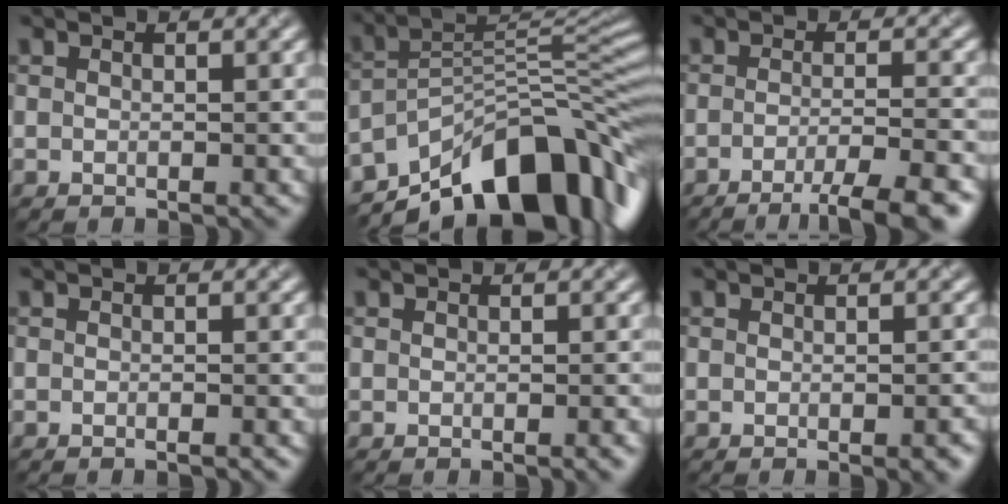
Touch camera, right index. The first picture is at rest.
{"total": 13.2, "force": [-8.4, 5.1, 8.8], "torque": [-0.134, 0.023, -0.150]}
{"total": 6.2, "force": [-3.7, 1.2, 4.8], "torque": [-0.060, 0.003, -0.056]}
{"total": 0.8, "force": [-0.5, 0.1, 0.6], "torque": [-0.004, -0.002, -0.009]}
{"total": 1.2, "force": [-0.5, 0.3, 1.1], "torque": [-0.010, -0.002, -0.008]}
{"total": 2.2, "force": [-0.9, 0.5, 1.9], "torque": [-0.019, -0.001, -0.011]}